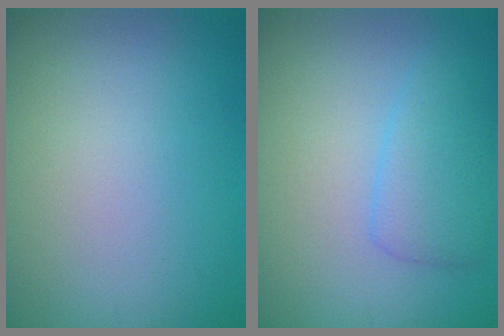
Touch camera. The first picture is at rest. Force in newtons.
{"total": 3.0, "press": 3.0, "slide": 0.2}